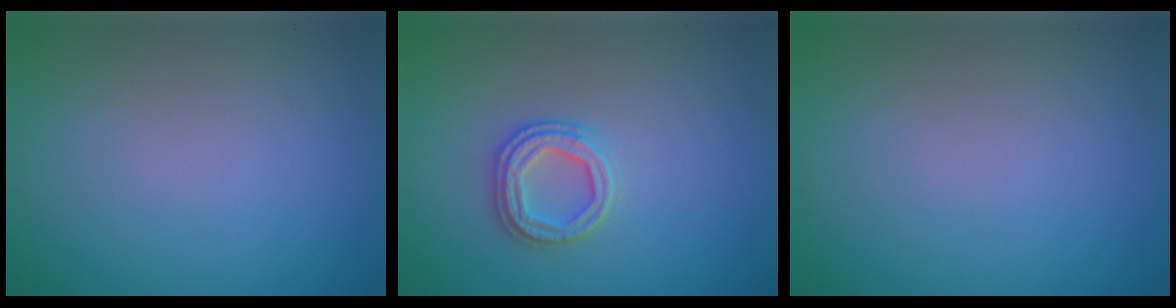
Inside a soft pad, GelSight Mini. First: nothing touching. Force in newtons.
{"total": 2.6, "press": 2.5, "slide": 0.3}
{"total": 0.0}